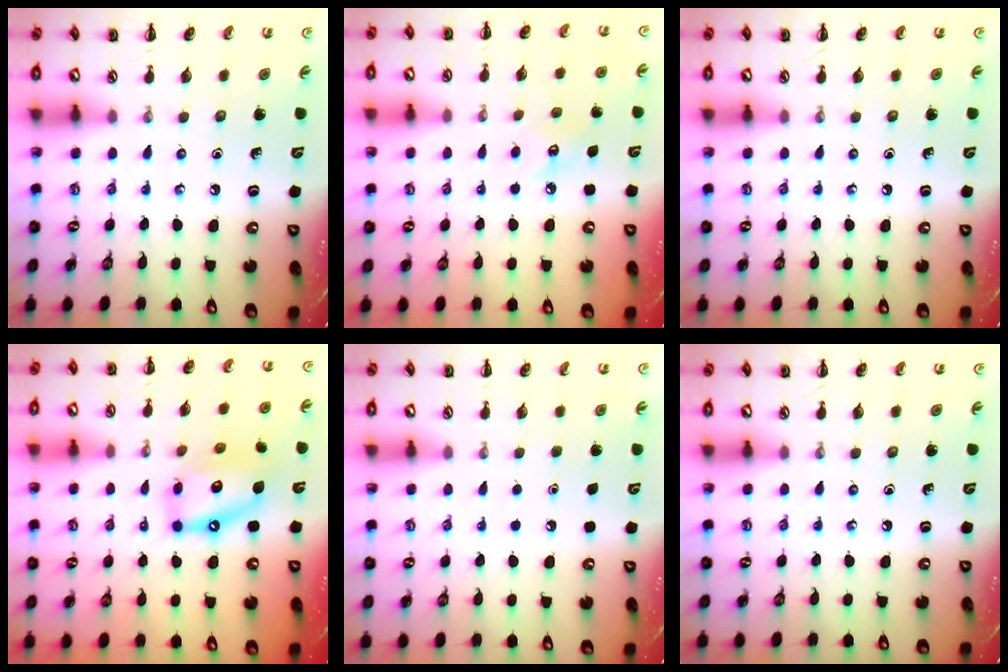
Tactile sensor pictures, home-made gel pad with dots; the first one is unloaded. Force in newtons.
{"total": 6.0, "press": 5.8, "slide": 1.6}
{"total": 0.0}
{"total": 12.8, "press": 12.3, "slide": 3.4}
{"total": 1.8, "press": 1.8, "slide": 0.1}
{"total": 0.0}